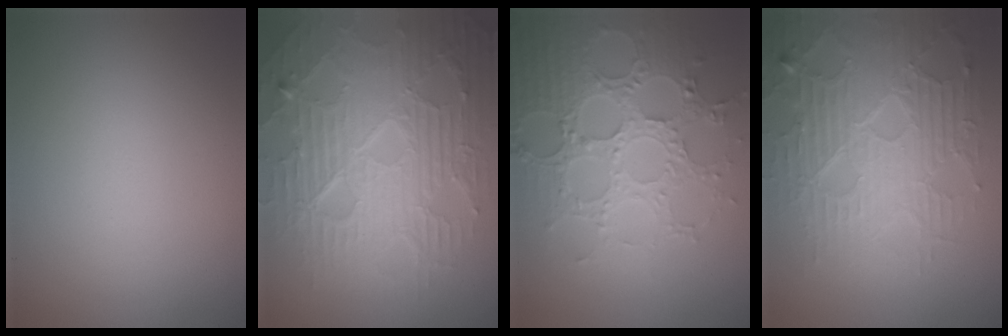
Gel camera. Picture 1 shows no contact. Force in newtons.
{"total": 10.9, "press": 6.8, "slide": 8.5}
{"total": 5.8, "press": 5.2, "slide": 2.5}
{"total": 7.0, "press": 5.7, "slide": 4.0}